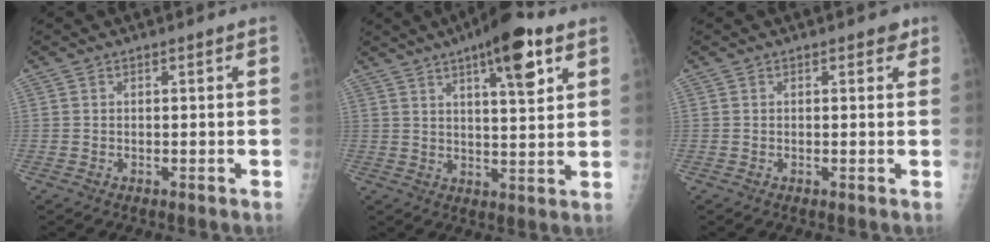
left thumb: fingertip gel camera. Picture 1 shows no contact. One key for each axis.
{"total": 12.0, "fx": 6.3, "fy": 3.2, "fz": 9.6, "tx": -0.127, "ty": -0.023, "tz": 0.090}
{"total": 1.4, "fx": 0.8, "fy": 0.8, "fz": 0.7, "tx": 0.006, "ty": -0.002, "tz": 0.005}